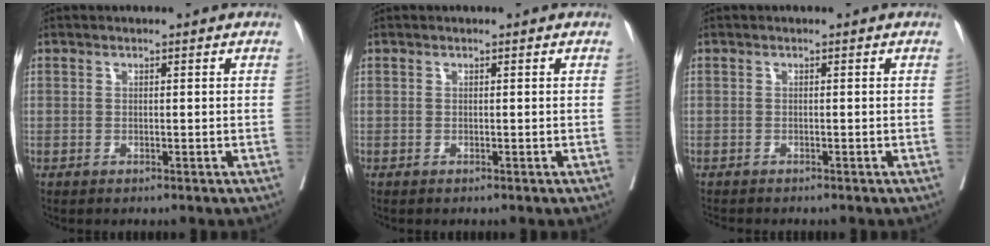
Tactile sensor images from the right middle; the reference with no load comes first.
{"total": 0.0}
{"total": 2.3, "force": [-2.2, 0.3, 0.7], "torque": [-0.020, -0.008, -0.033]}